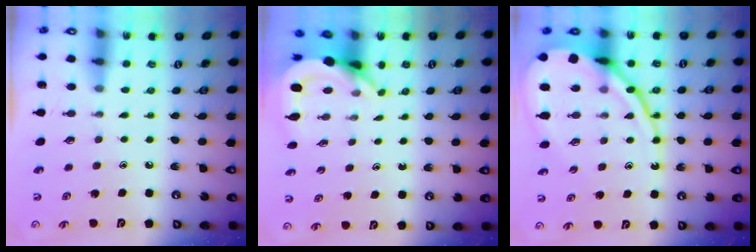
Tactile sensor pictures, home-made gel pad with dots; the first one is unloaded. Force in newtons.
{"total": 4.6, "press": 4.6, "slide": 0.3}
{"total": 15.3, "press": 15.2, "slide": 1.6}